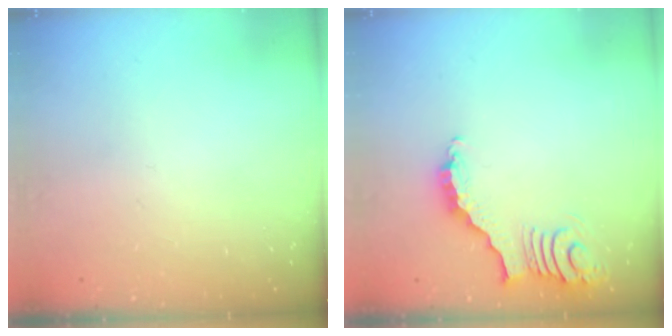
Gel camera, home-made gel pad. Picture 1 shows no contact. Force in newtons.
{"total": 3.9, "press": 3.9, "slide": 0.6}